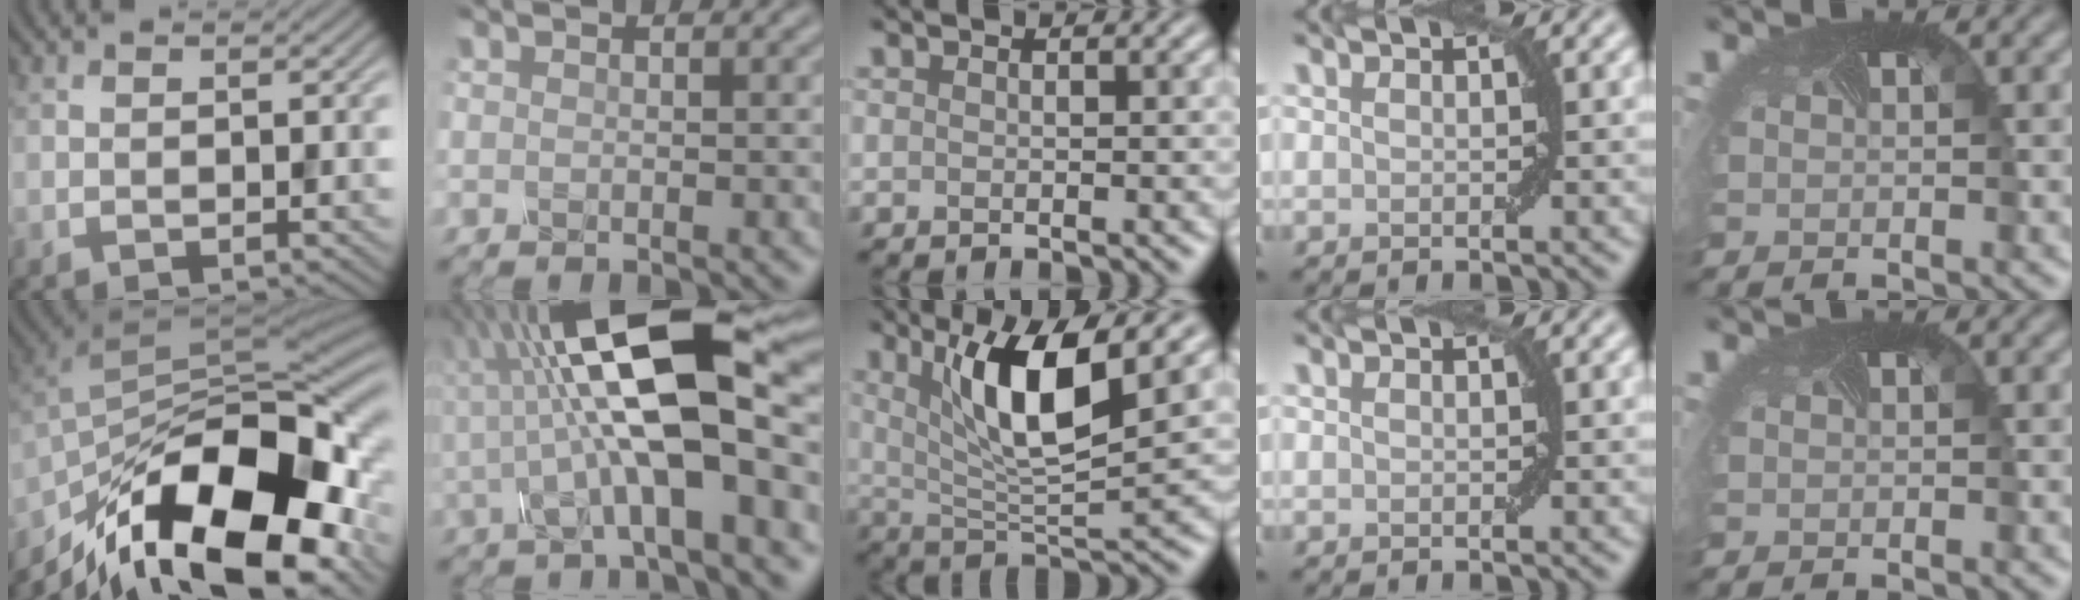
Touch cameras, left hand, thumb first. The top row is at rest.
{"thumb": {"total": 18.3, "force": [-9.5, 8.2, 13.3], "torque": [-0.240, -0.008, -0.161]}, "index": {"total": 13.3, "force": [1.0, 4.0, 12.6], "torque": [-0.209, 0.025, 0.008]}, "middle": {"total": 8.0, "force": [3.0, 2.0, 7.1], "torque": [-0.121, -0.008, 0.054]}}